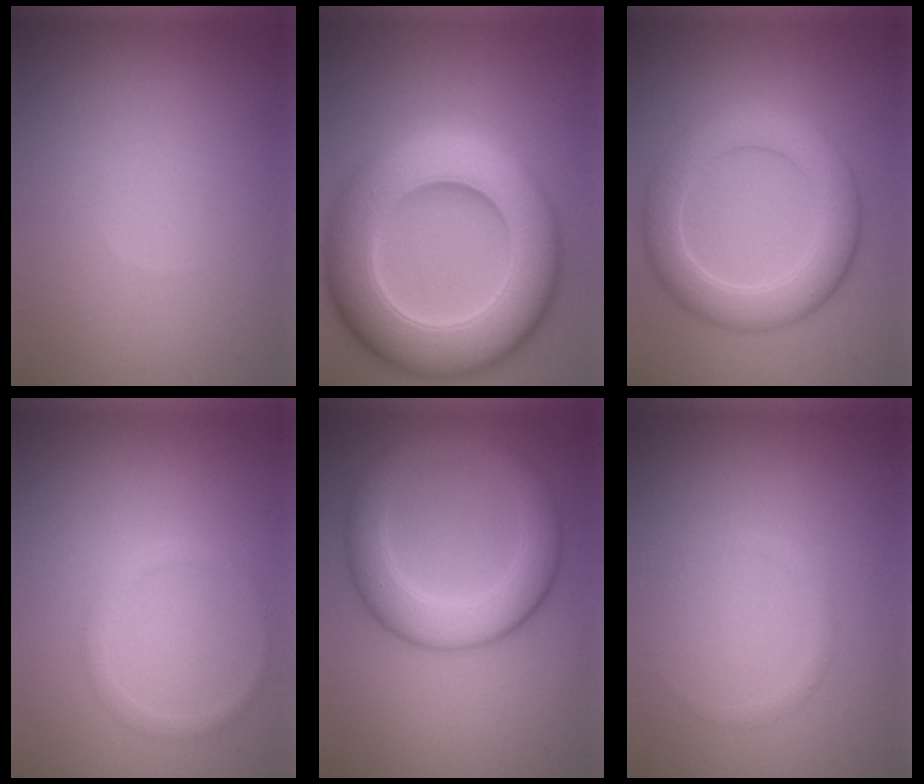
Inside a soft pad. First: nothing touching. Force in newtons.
{"total": 13.3, "press": 13.1, "slide": 2.1}
{"total": 5.7, "press": 5.6, "slide": 0.5}
{"total": 1.2, "press": 1.2, "slide": 0.2}
{"total": 5.5, "press": 5.5, "slide": 0.1}
{"total": 0.7, "press": 0.7, "slide": 0.1}